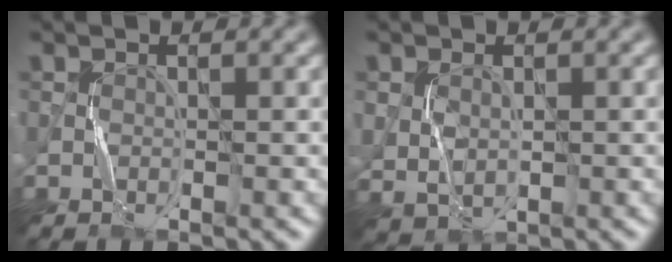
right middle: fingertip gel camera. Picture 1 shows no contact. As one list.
[{"total": 1.8, "force": [0.4, 1.5, 1.1], "torque": [-0.027, -0.003, 0.013]}]